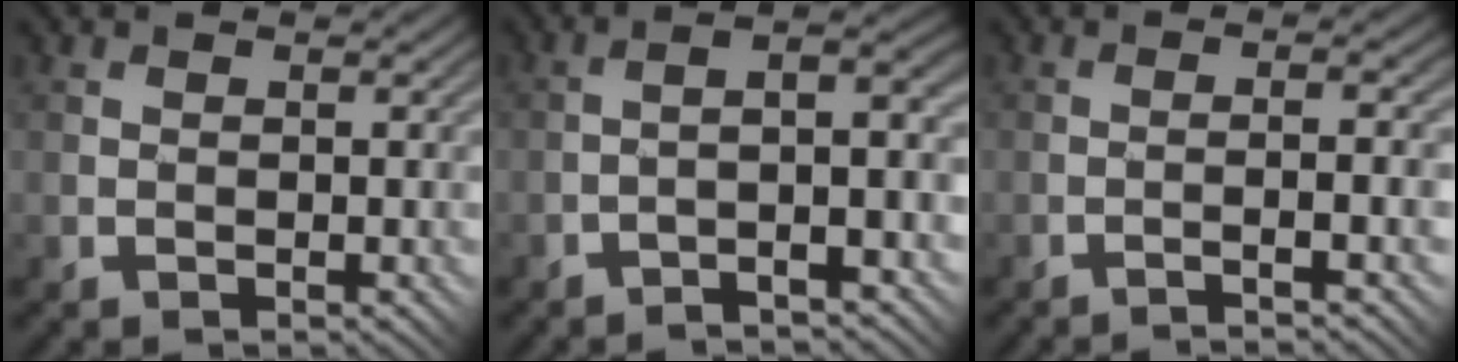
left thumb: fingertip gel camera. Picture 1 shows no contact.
{"total": 5.7, "force": [-2.0, 0.9, 5.2], "torque": [-0.076, 0.022, -0.042]}
{"total": 4.7, "force": [-1.9, -0.2, 4.3], "torque": [-0.059, 0.014, -0.036]}